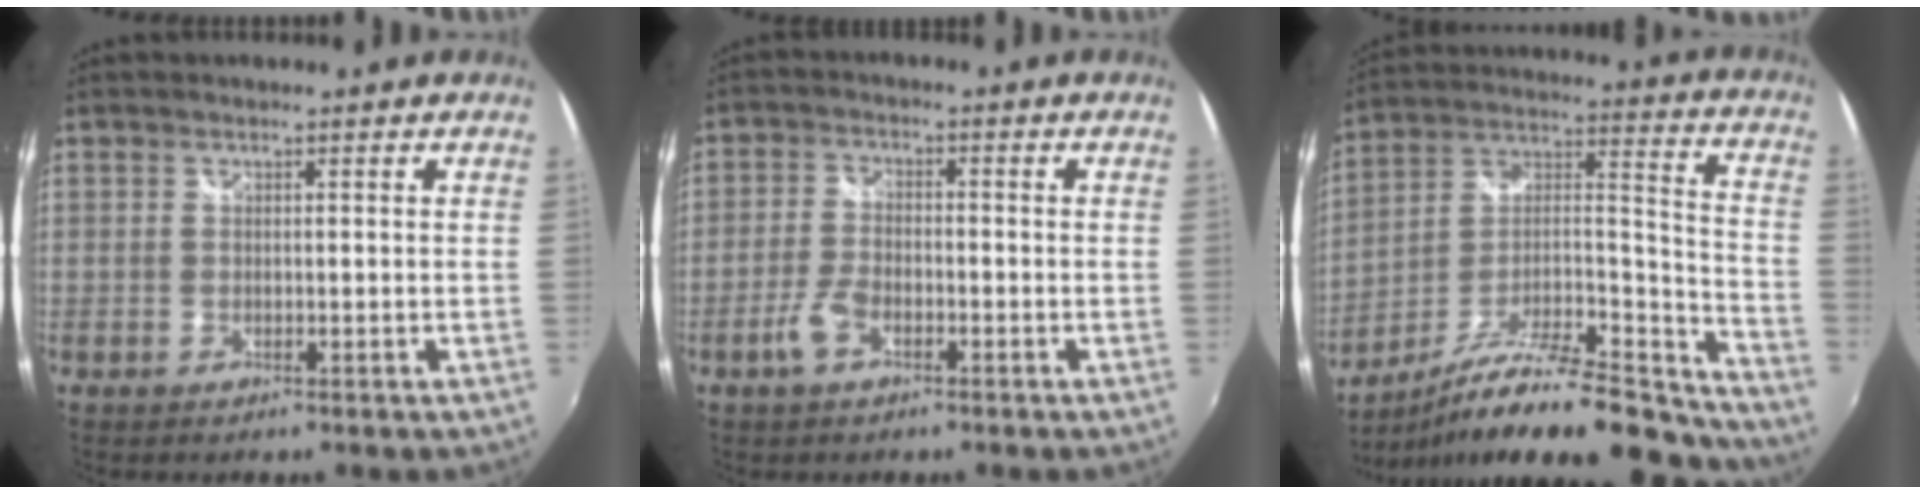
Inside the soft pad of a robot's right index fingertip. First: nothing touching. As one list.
[{"total": 4.9, "force": [-2.6, 2.3, 3.4], "torque": [-0.082, 0.001, -0.049]}, {"total": 25.3, "force": [-20.4, 5.5, 13.9], "torque": [-0.184, 0.003, -0.315]}]